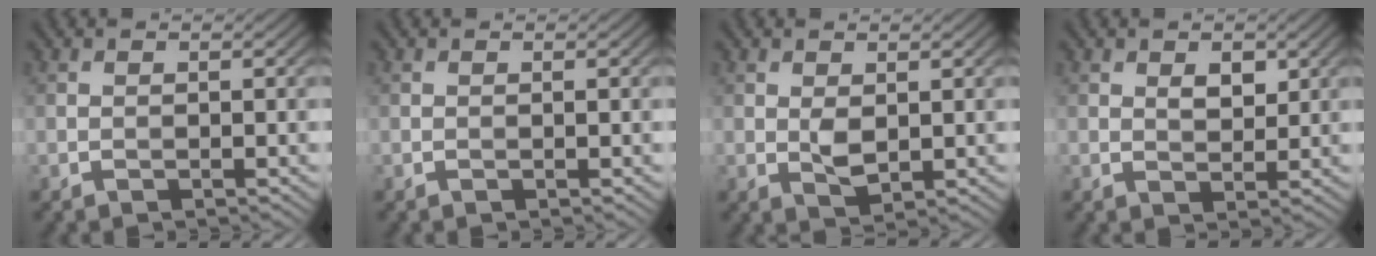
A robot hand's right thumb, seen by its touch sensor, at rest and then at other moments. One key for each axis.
{"total": 0.0}
{"total": 2.3, "fx": 0.4, "fy": 1.3, "fz": 1.8, "tx": -0.040, "ty": -0.006, "tz": 0.011}
{"total": 2.7, "fx": 1.2, "fy": 1.5, "fz": 1.9, "tx": -0.031, "ty": -0.004, "tz": 0.022}